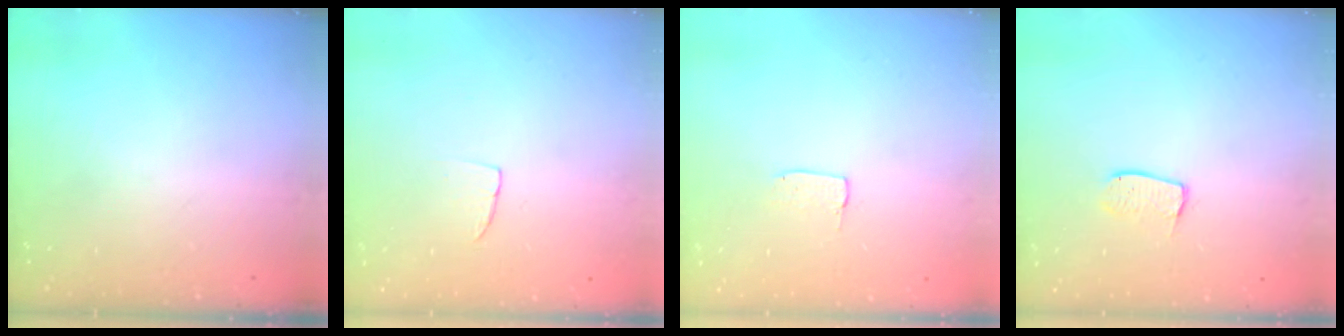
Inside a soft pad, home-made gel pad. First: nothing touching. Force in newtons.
{"total": 3.8, "press": 3.7, "slide": 0.2}
{"total": 3.1, "press": 3.1, "slide": 0.2}
{"total": 6.6, "press": 6.5, "slide": 0.5}